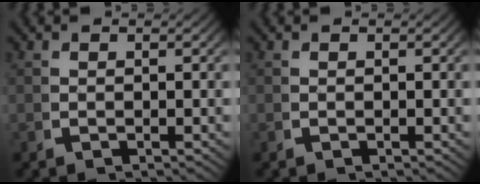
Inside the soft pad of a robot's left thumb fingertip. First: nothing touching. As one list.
[{"total": 0.0}]